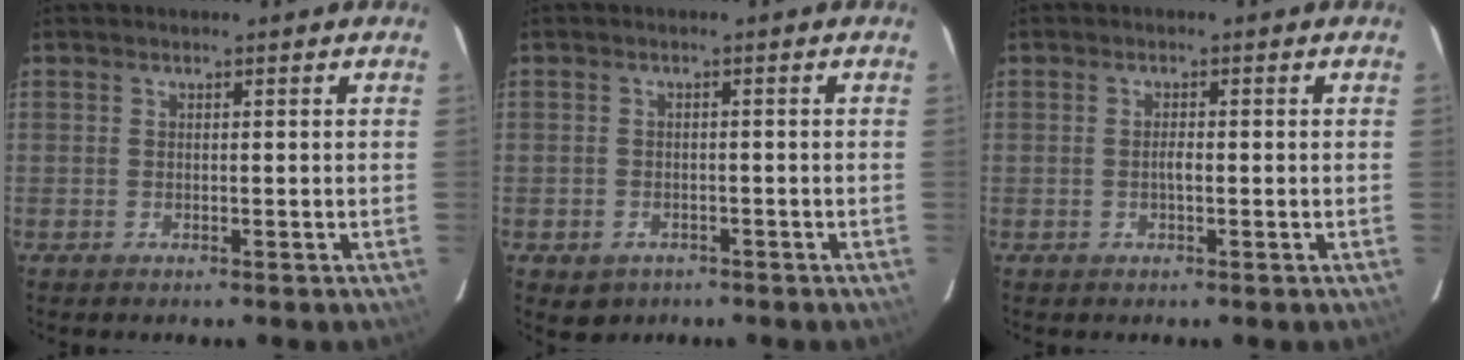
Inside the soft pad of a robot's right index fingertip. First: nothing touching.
{"total": 3.7, "force": [-1.9, 3.0, 1.1], "torque": [-0.029, 0.000, -0.019]}
{"total": 1.3, "force": [-0.3, 0.4, 1.2], "torque": [-0.024, 0.002, -0.006]}